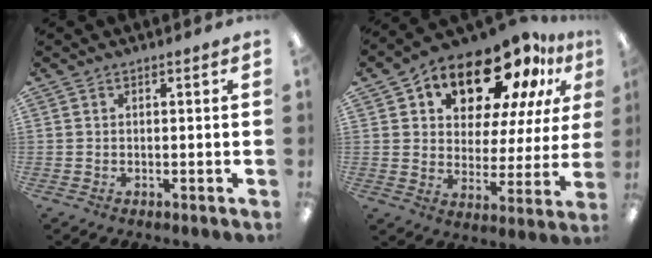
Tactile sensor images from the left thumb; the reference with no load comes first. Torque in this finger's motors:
{"motor_torque": [0.39, 1.65, 1.37, -1.40, 0.12]}